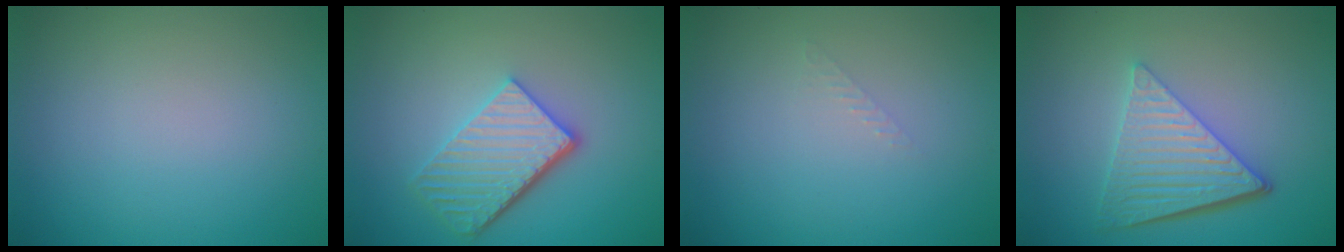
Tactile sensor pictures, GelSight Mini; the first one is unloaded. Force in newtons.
{"total": 4.9, "press": 3.9, "slide": 3.1}
{"total": 0.8, "press": 0.7, "slide": 0.2}
{"total": 5.8, "press": 4.3, "slide": 4.0}